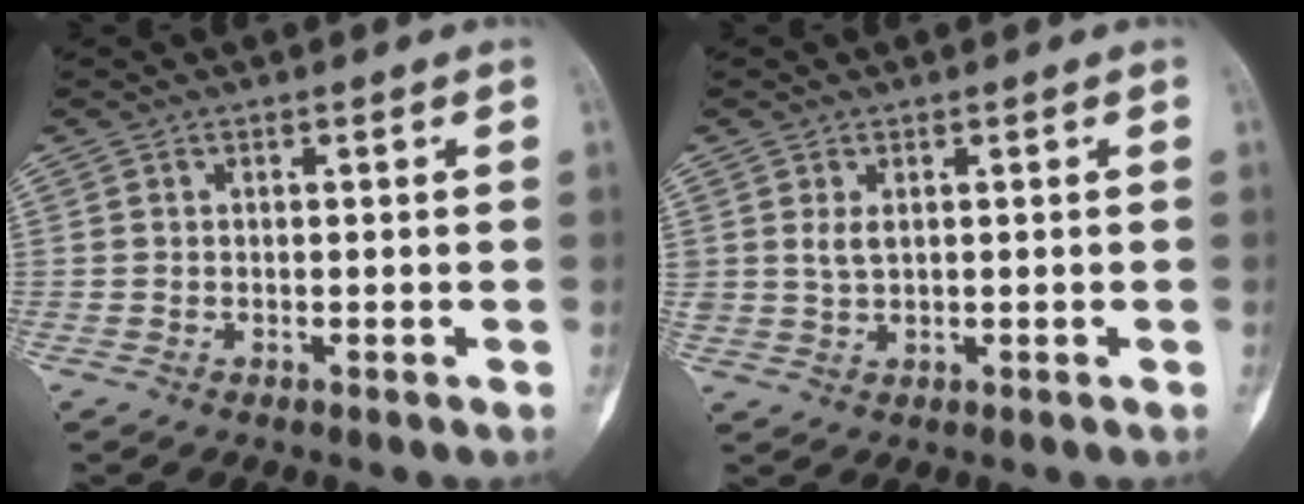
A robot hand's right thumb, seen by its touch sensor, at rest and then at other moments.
{"total": 2.1, "force": [0.6, 1.2, 1.7], "torque": [-0.032, -0.001, 0.015]}